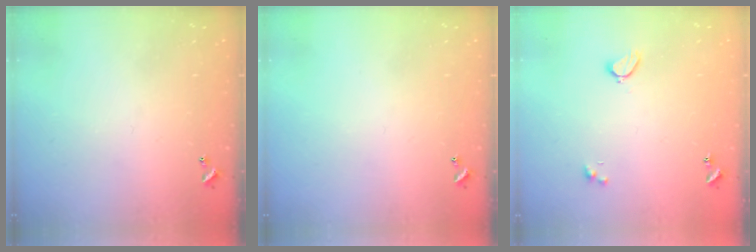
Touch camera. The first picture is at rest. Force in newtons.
{"total": 0.0}
{"total": 1.9, "press": 1.9, "slide": 0.6}